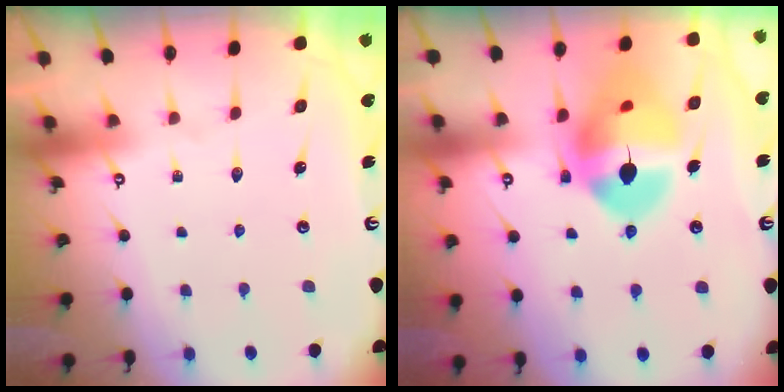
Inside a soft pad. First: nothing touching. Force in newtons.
{"total": 17.4, "press": 17.3, "slide": 1.9}